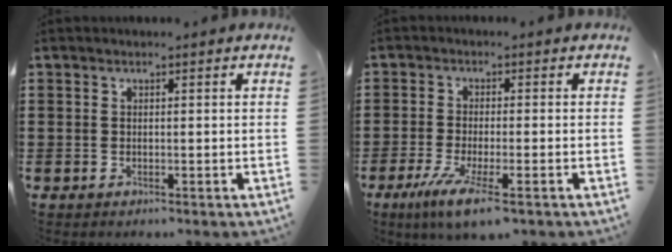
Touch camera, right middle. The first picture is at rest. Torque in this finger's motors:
{"motor_torque": [2.13, 0.01, 0.64, 0.21]}